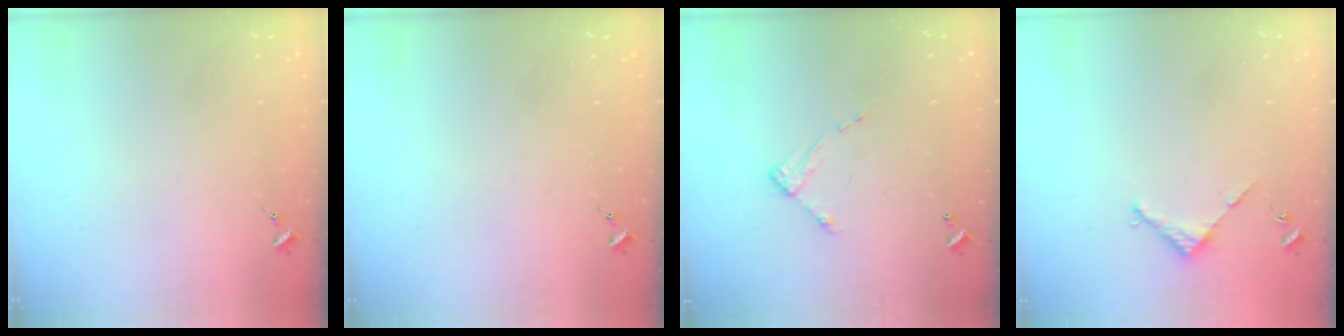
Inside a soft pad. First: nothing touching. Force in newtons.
{"total": 0.0}
{"total": 6.0, "press": 6.0, "slide": 0.4}
{"total": 2.9, "press": 2.8, "slide": 0.2}